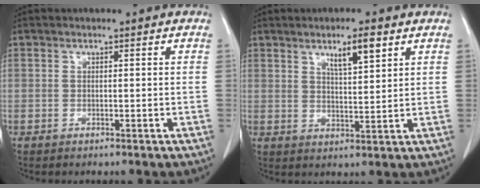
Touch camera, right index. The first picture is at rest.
{"total": 5.5, "force": [3.2, 0.8, 4.4], "torque": [-0.075, -0.001, 0.055]}